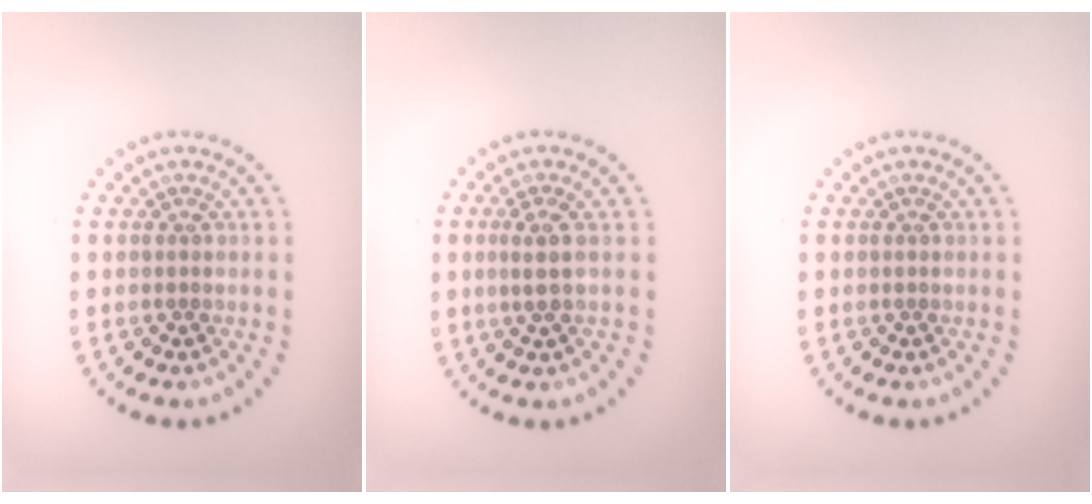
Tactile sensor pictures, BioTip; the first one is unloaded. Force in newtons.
{"total": 1.9, "press": 1.4, "slide": 1.2}
{"total": 0.0}